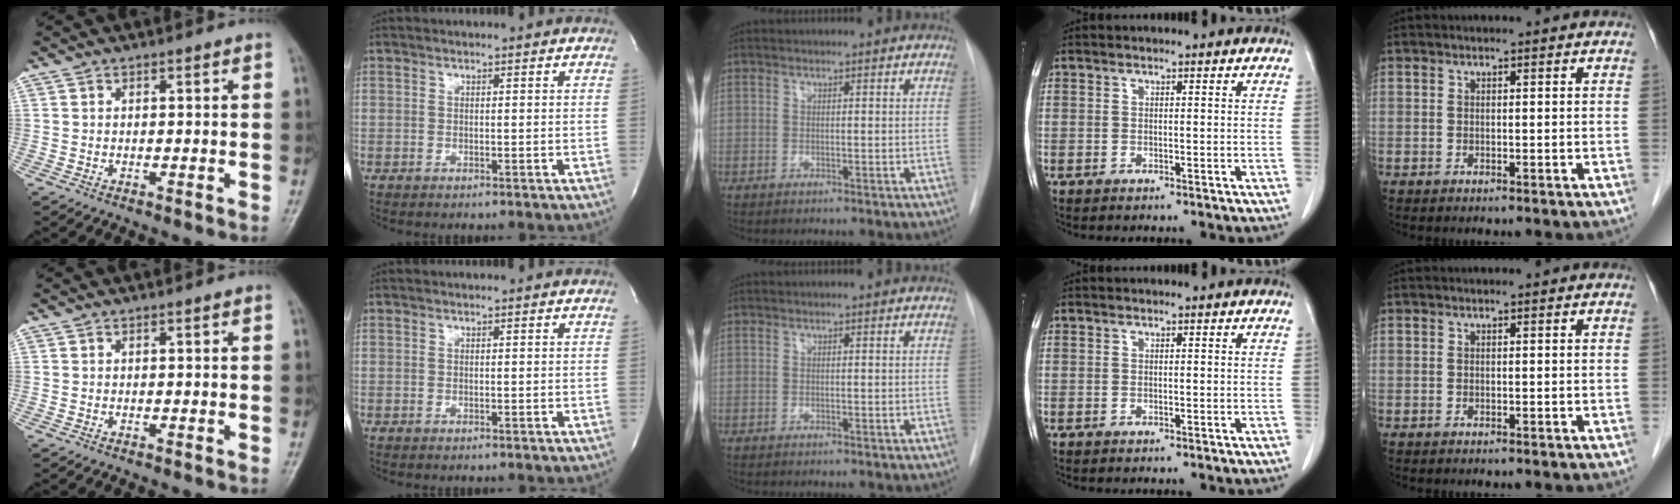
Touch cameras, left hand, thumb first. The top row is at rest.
{}